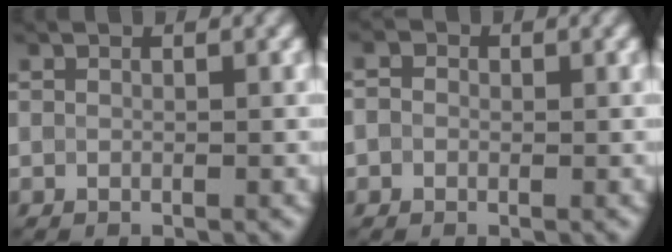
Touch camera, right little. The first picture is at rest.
{"total": 1.3, "force": [0.1, 1.2, 0.5], "torque": [-0.010, 0.004, -0.008]}